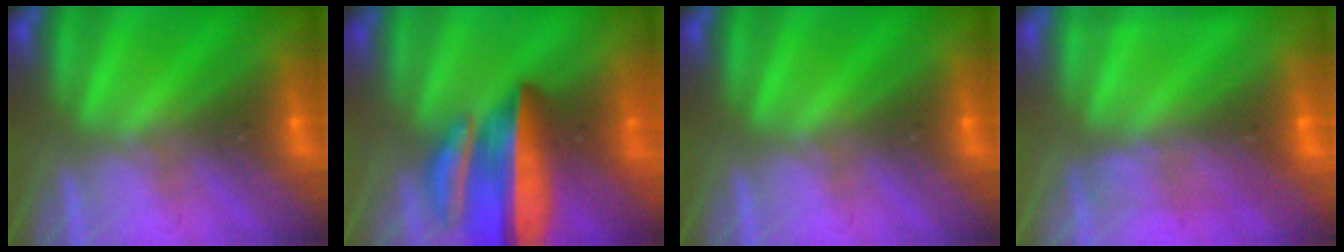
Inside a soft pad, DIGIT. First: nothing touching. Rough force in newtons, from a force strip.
{"total": 7.6}
{"total": 0.0}
{"total": 2.2}